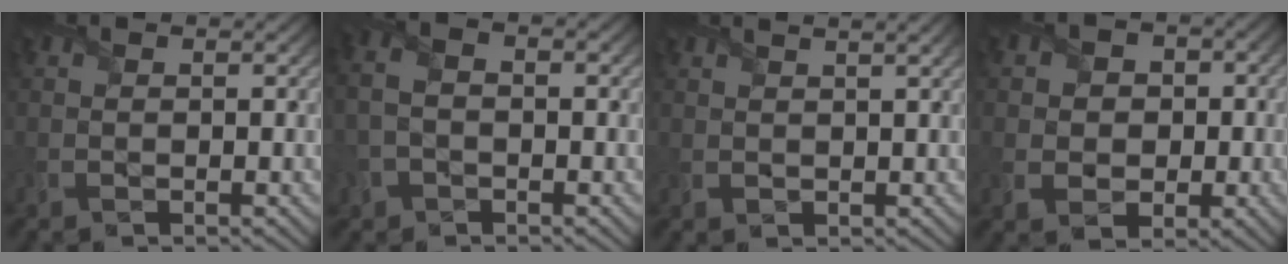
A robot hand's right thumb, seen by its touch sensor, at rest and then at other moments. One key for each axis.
{"total": 5.4, "fx": -0.4, "fy": 3.7, "fz": 3.8, "tx": -0.097, "ty": 0.011, "tz": -0.011}
{"total": 1.7, "fx": 1.5, "fy": -0.3, "fz": 0.8, "tx": -0.015, "ty": 0.001, "tz": 0.028}
{"total": 5.7, "fx": 0.4, "fy": 5.2, "fz": 2.4, "tx": -0.049, "ty": 0.013, "tz": -0.013}